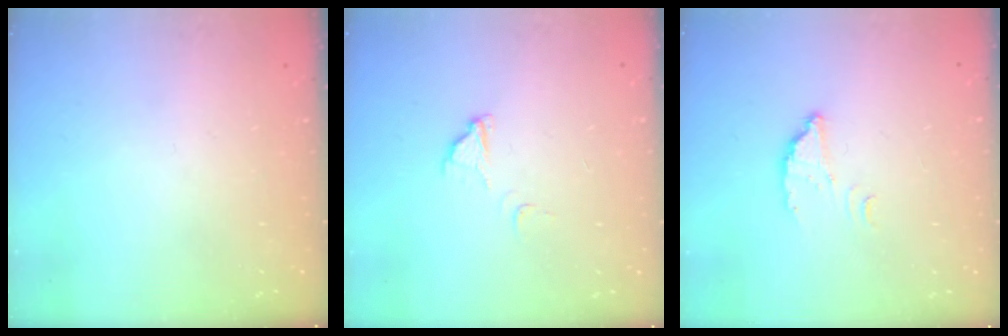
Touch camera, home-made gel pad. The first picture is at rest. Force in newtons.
{"total": 4.2, "press": 4.1, "slide": 0.3}
{"total": 2.4, "press": 2.4, "slide": 0.2}